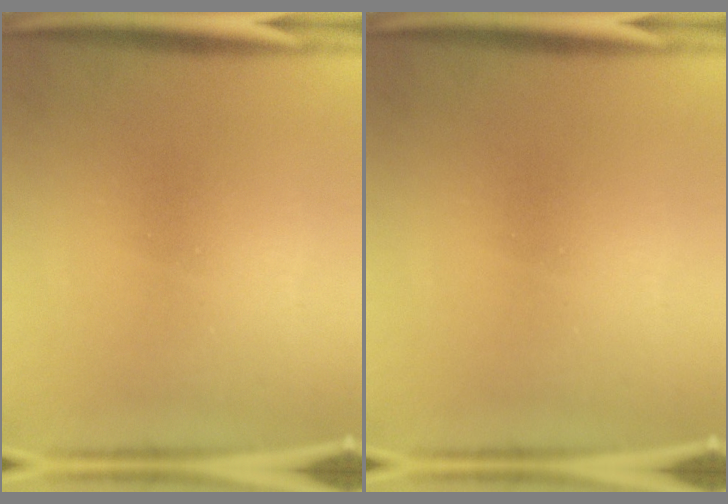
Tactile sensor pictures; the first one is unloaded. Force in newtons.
{"total": 0.0}